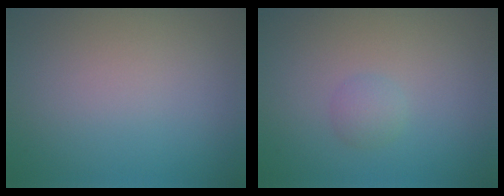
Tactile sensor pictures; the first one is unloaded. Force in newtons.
{"total": 1.3, "press": 1.3, "slide": 0.0}